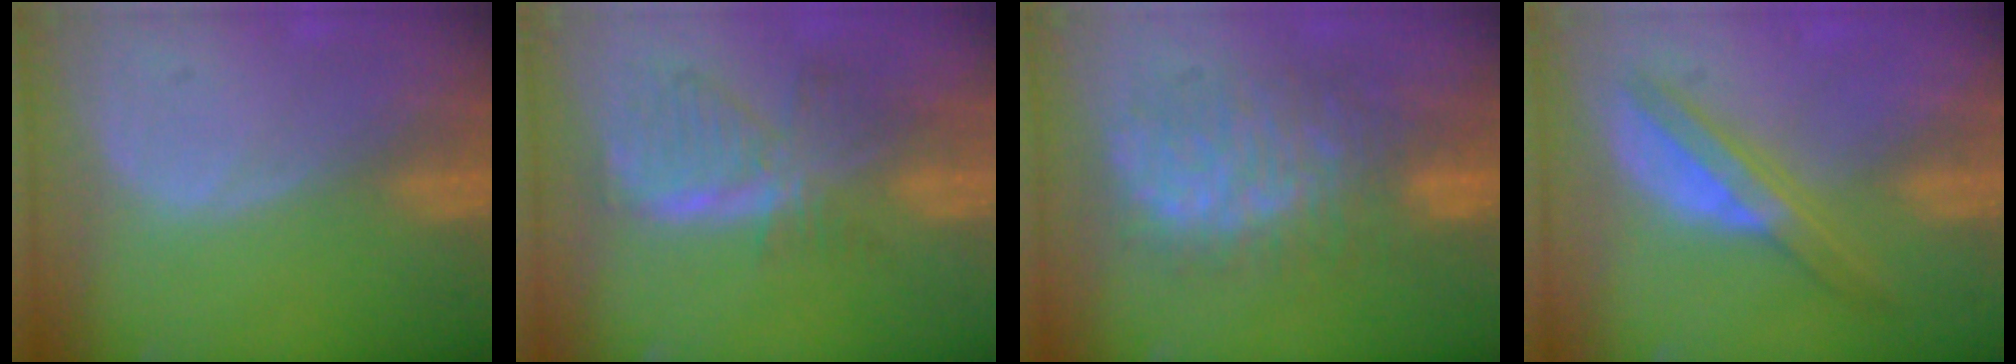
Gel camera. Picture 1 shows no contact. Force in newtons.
{"total": 7.5, "press": 6.8, "slide": 3.1}
{"total": 10.1, "press": 10.0, "slide": 1.1}
{"total": 6.2, "press": 5.5, "slide": 2.8}